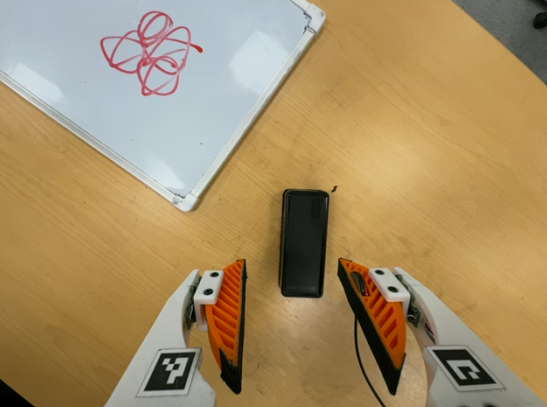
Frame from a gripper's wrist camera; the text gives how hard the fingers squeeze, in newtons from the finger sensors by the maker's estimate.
{"total": 0.0}